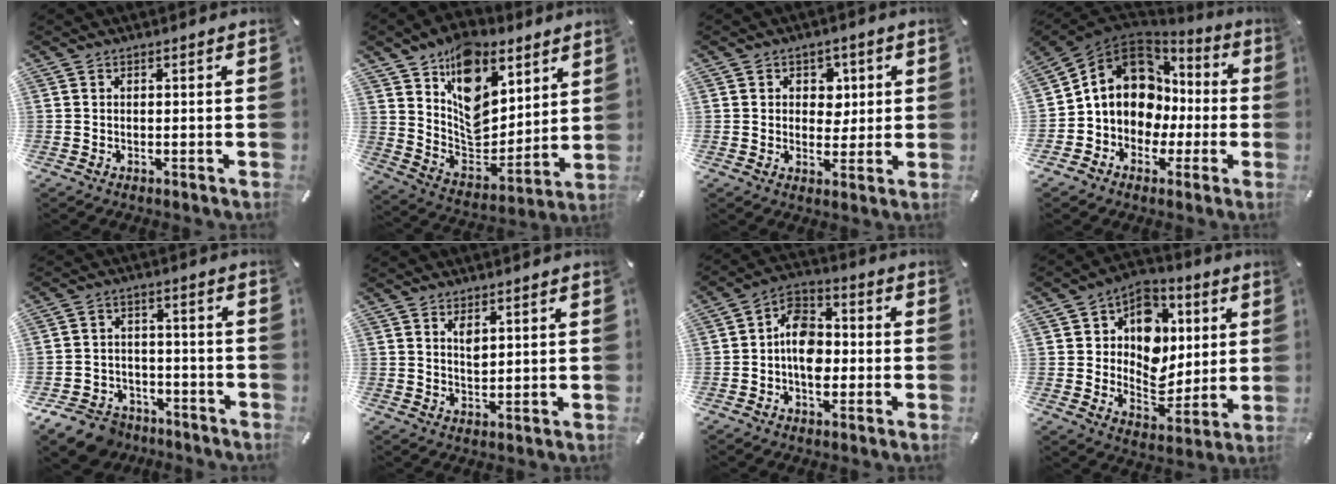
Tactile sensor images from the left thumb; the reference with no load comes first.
{"total": 14.5, "force": [7.3, 10.6, 6.7], "torque": [-0.090, -0.066, 0.135]}
{"total": 4.8, "force": [1.0, 4.1, 2.2], "torque": [-0.022, -0.002, 0.010]}
{"total": 13.7, "force": [1.2, 11.9, 6.7], "torque": [-0.138, -0.004, 0.030]}
{"total": 9.1, "force": [-6.8, 5.6, 2.5], "torque": [-0.047, 0.042, -0.124]}
{"total": 2.9, "force": [1.8, 1.4, 1.8], "torque": [-0.032, -0.006, 0.031]}
{"total": 9.8, "force": [-1.8, 7.0, 6.5], "torque": [-0.117, 0.019, -0.031]}
{"total": 12.7, "force": [2.6, 11.1, 5.7], "torque": [-0.077, -0.020, 0.050]}